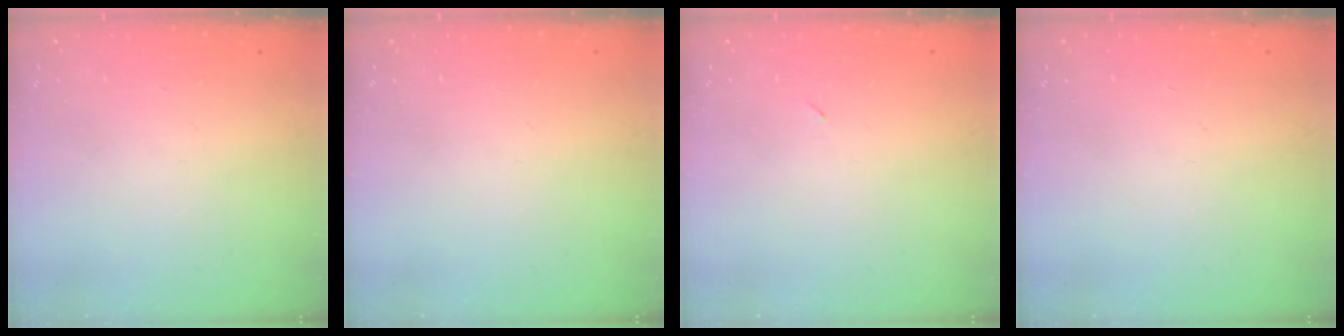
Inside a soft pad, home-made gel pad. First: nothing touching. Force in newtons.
{"total": 0.0}
{"total": 2.1, "press": 1.9, "slide": 1.0}
{"total": 0.0}